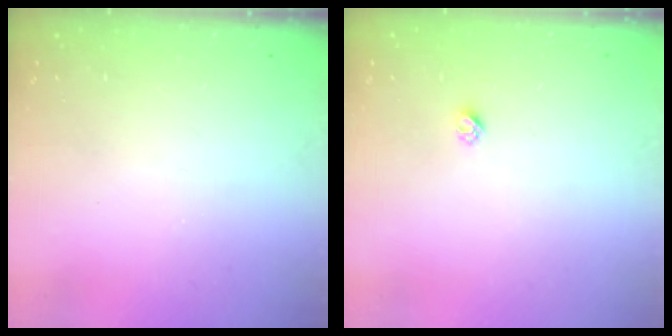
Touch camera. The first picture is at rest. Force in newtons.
{"total": 2.3, "press": 2.3, "slide": 0.2}